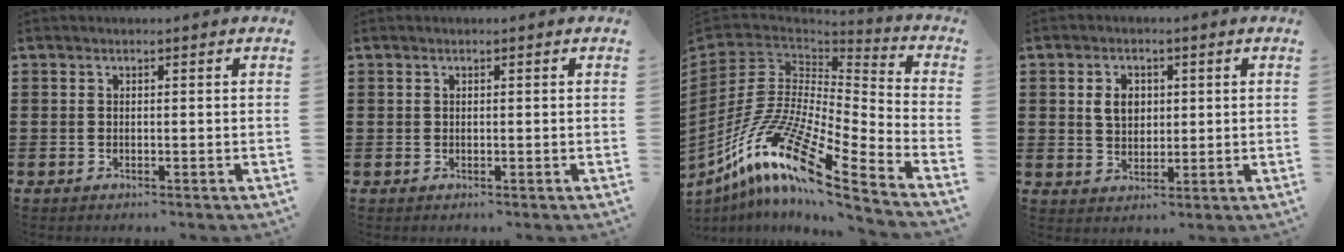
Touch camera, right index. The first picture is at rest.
{"total": 0.5, "force": [0.2, 0.5, 0.0], "torque": [-0.001, 0.004, 0.004]}
{"total": 16.7, "force": [-10.4, 4.5, 12.2], "torque": [-0.280, 0.002, -0.207]}
{"total": 4.0, "force": [0.9, 3.0, 2.5], "torque": [-0.058, 0.013, 0.015]}